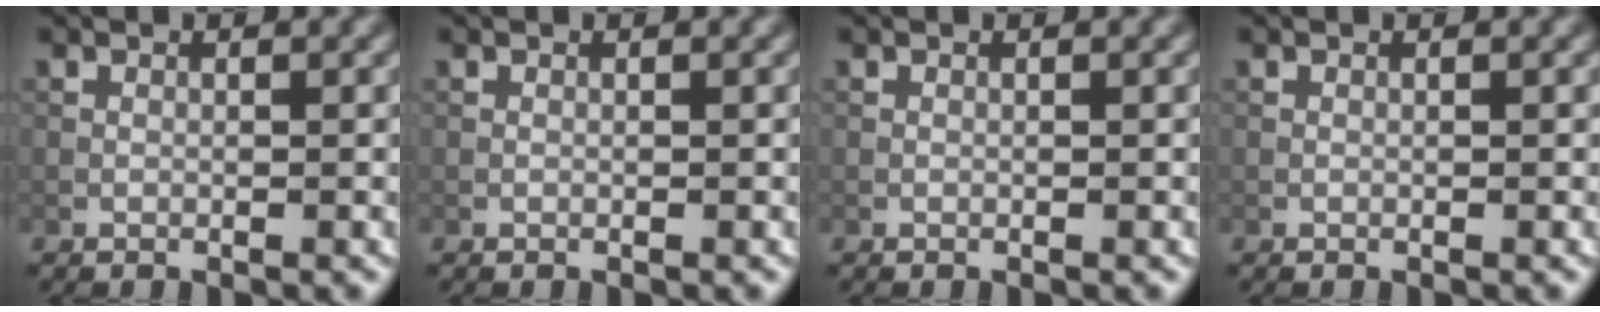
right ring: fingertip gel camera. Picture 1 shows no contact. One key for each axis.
{"total": 0.0}
{"total": 0.0}
{"total": 0.0}